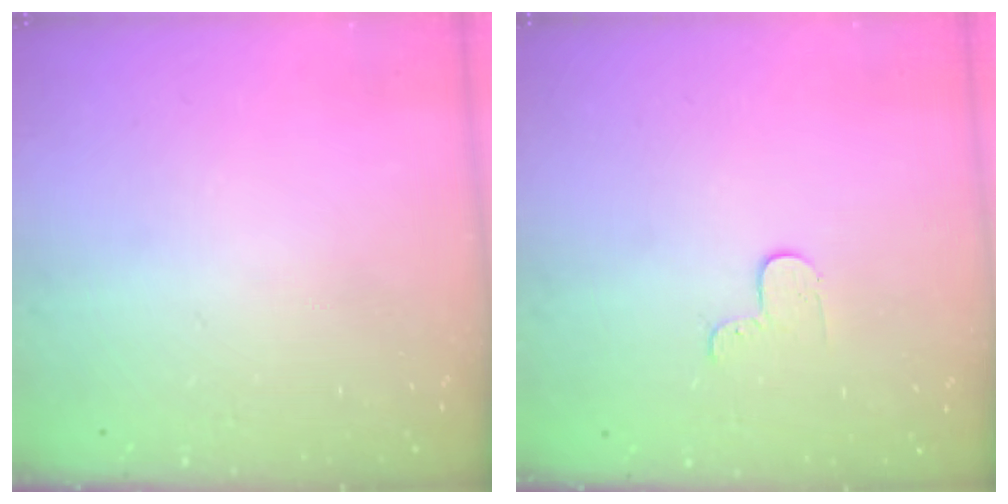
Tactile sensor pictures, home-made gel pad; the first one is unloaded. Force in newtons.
{"total": 3.7, "press": 3.6, "slide": 0.3}